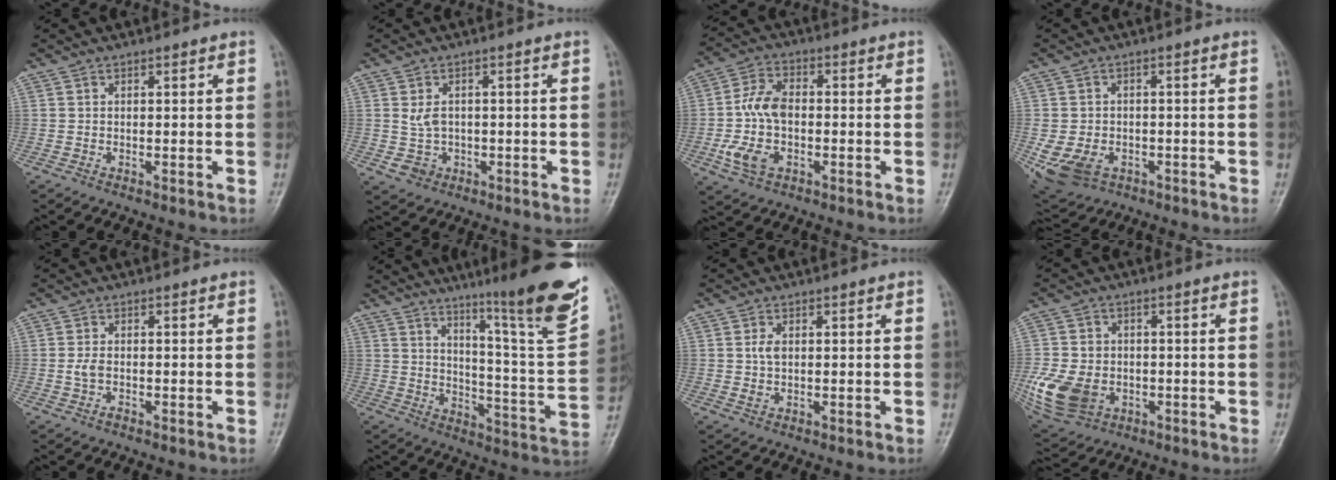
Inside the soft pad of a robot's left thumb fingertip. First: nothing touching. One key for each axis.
{"total": 3.8, "fx": -0.1, "fy": 3.1, "fz": 2.1, "tx": -0.024, "ty": 0.002, "tz": 0.006}
{"total": 10.1, "fx": -1.8, "fy": 6.4, "fz": 7.6, "tx": -0.149, "ty": 0.016, "tz": -0.037}
{"total": 9.8, "fx": -3.4, "fy": 7.3, "fz": 5.6, "tx": -0.117, "ty": 0.006, "tz": -0.046}
{"total": 1.8, "fx": -0.5, "fy": 1.0, "fz": 1.4, "tx": -0.034, "ty": 0.005, "tz": -0.013}
{"total": 22.4, "fx": 14.8, "fy": 1.7, "fz": 16.8, "tx": -0.209, "ty": -0.087, "tz": 0.212}
{"total": 2.2, "fx": 0.3, "fy": 1.4, "fz": 1.6, "tx": -0.030, "ty": -0.001, "tz": 0.007}
{"total": 14.0, "fx": -3.3, "fy": 10.8, "fz": 8.4, "tx": -0.179, "ty": -0.001, "tz": -0.046}